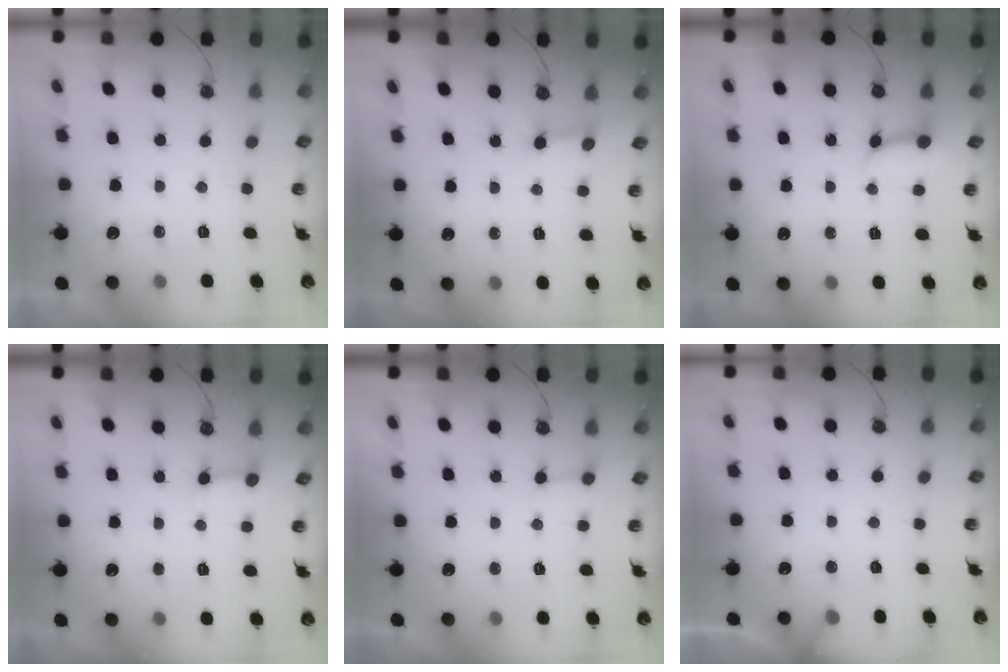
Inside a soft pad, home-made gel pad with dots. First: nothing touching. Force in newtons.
{"total": 3.3, "press": 3.3, "slide": 0.4}
{"total": 5.9, "press": 5.9, "slide": 0.7}
{"total": 2.7, "press": 2.7, "slide": 0.5}
{"total": 5.3, "press": 5.2, "slide": 0.5}
{"total": 5.1, "press": 5.0, "slide": 0.2}